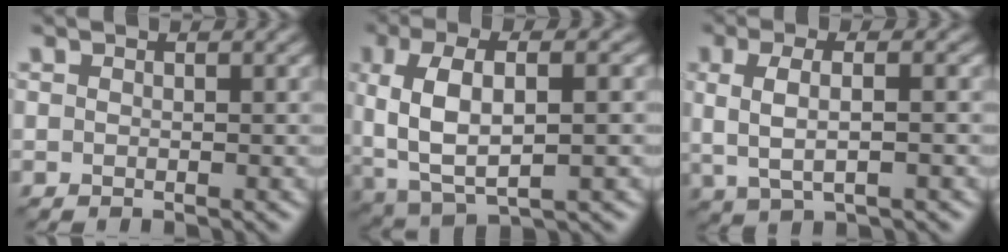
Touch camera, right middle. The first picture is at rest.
{"total": 7.6, "force": [0.4, 3.5, 6.7], "torque": [-0.135, 0.001, 0.007]}
{"total": 3.6, "force": [0.2, 1.3, 3.3], "torque": [-0.069, 0.000, 0.005]}